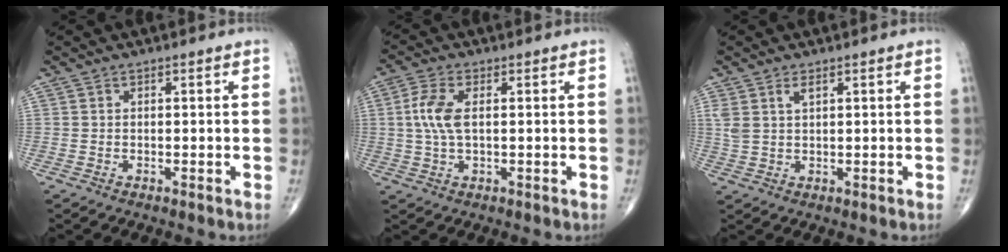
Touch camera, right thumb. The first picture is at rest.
{"total": 6.0, "force": [0.8, 2.7, 5.3], "torque": [-0.133, 0.008, 0.013]}
{"total": 3.2, "force": [1.7, 1.4, 2.4], "torque": [-0.056, 0.003, 0.041]}